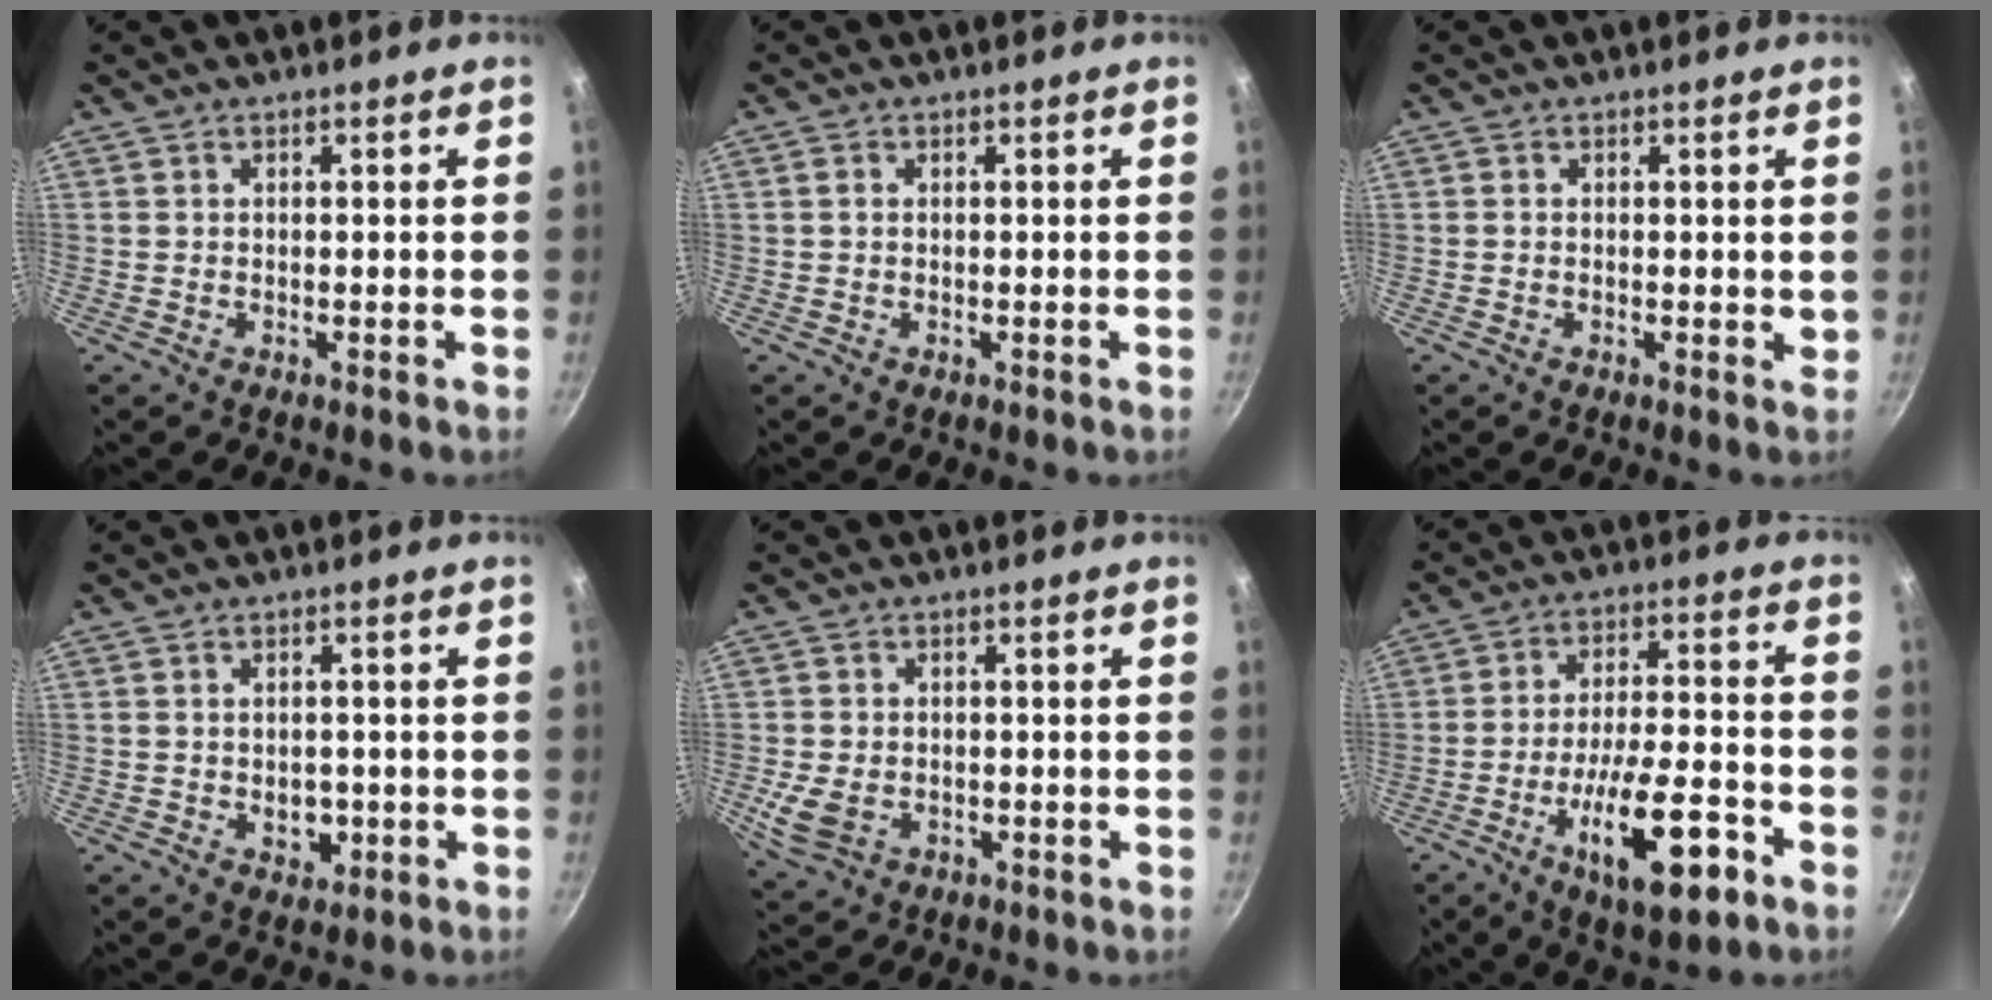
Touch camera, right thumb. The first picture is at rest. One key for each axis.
{"total": 1.0, "fx": 0.2, "fy": 0.8, "fz": 0.6, "tx": -0.011, "ty": 0.003, "tz": 0.002}
{"total": 1.2, "fx": 0.2, "fy": 0.7, "fz": 0.9, "tx": -0.012, "ty": 0.000, "tz": -0.001}
{"total": 3.8, "fx": -0.7, "fy": 2.9, "fz": 2.4, "tx": -0.023, "ty": 0.002, "tz": -0.006}
{"total": 6.4, "fx": -1.5, "fy": 4.8, "fz": 4.0, "tx": -0.083, "ty": 0.000, "tz": -0.019}
{"total": 15.9, "fx": -7.0, "fy": 5.2, "fz": 13.3, "tx": -0.214, "ty": 0.030, "tz": -0.111}